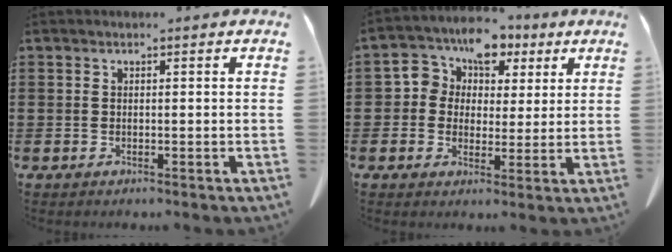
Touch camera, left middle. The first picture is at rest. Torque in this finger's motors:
{"motor_torque": [0.78, 0.46, 0.53, 0.12]}